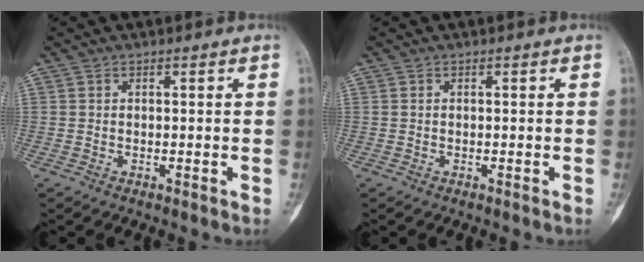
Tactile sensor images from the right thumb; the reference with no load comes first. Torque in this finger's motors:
{"motor_torque": [-0.28, 0.17, 0.00, 0.04, -0.01]}